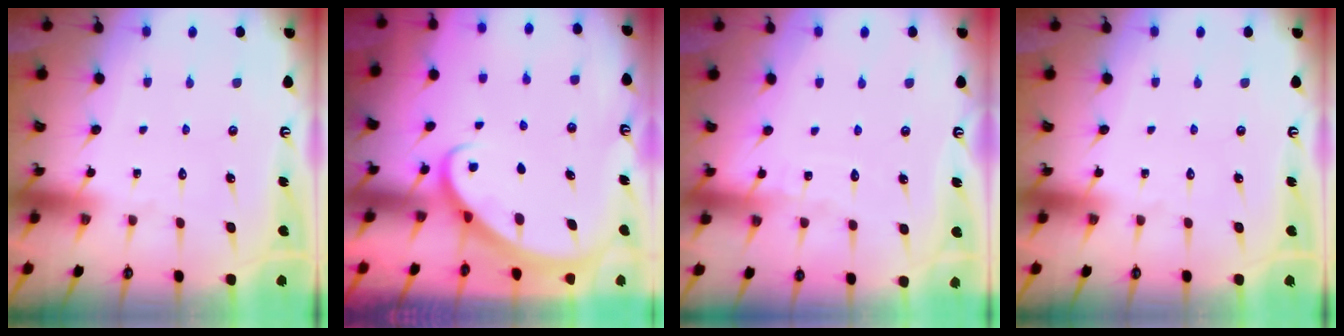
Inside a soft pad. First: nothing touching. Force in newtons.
{"total": 2.7, "press": 2.7, "slide": 0.2}
{"total": 3.0, "press": 3.0, "slide": 0.3}
{"total": 0.0}